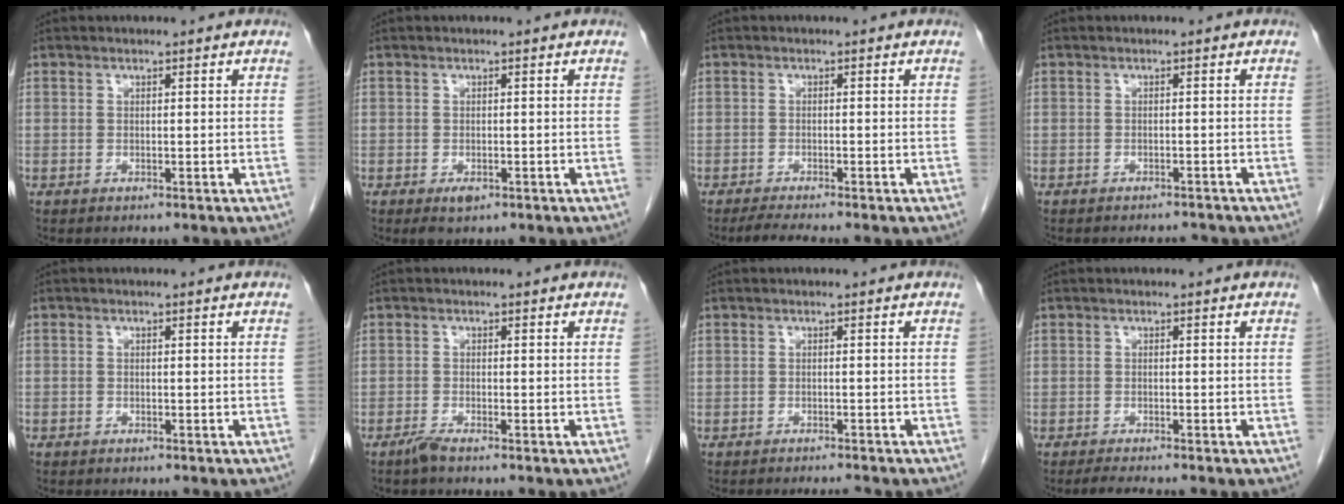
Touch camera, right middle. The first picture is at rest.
{"total": 1.7, "force": [-0.9, 0.8, 1.2], "torque": [-0.020, -0.001, -0.009]}
{"total": 2.9, "force": [-2.5, -0.5, 1.3], "torque": [-0.030, -0.011, -0.048]}
{"total": 3.1, "force": [-3.0, 0.6, 0.6], "torque": [-0.008, -0.006, -0.039]}
{"total": 0.9, "force": [-0.7, 0.5, 0.1], "torque": [-0.008, 0.003, -0.013]}
{"total": 1.5, "force": [-1.3, -0.1, 0.8], "torque": [-0.023, -0.004, -0.028]}
{"total": 3.8, "force": [-3.7, -0.1, 1.2], "torque": [-0.015, -0.008, -0.050]}
{"total": 3.0, "force": [-2.7, -0.2, 1.4], "torque": [-0.025, -0.009, -0.043]}